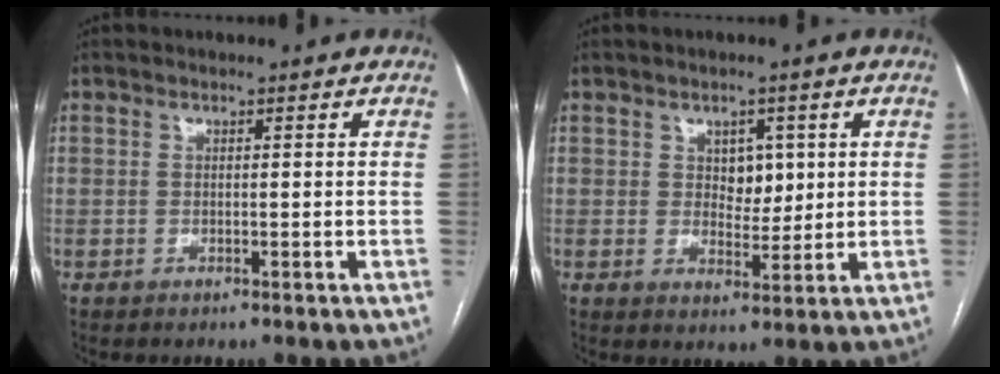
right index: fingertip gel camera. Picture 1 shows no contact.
{"total": 4.3, "force": [1.3, 2.8, 3.0], "torque": [-0.038, 0.001, 0.025]}